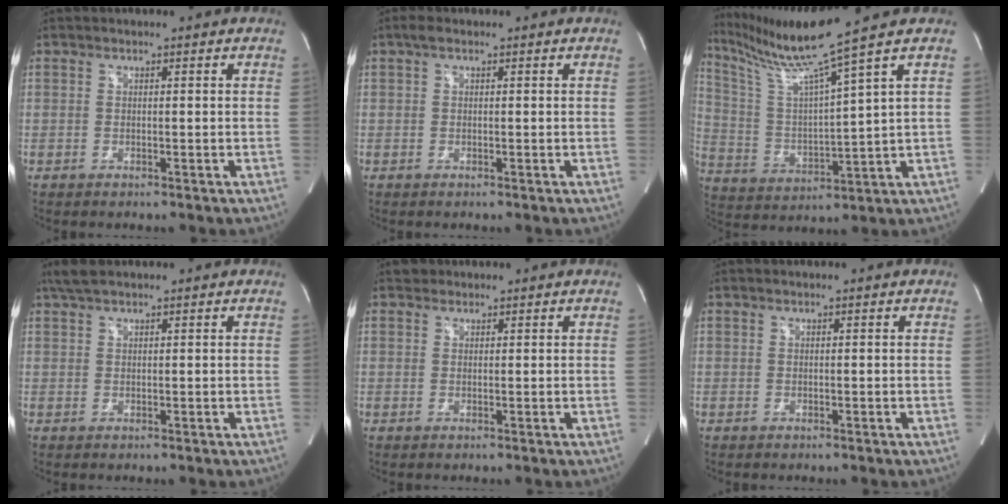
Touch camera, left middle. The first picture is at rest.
{"total": 1.0, "force": [0.5, 0.4, 0.7], "torque": [-0.015, 0.012, 0.007]}
{"total": 12.8, "force": [10.0, -4.1, 6.7], "torque": [-0.131, -0.029, 0.194]}
{"total": 2.7, "force": [2.2, 0.5, 1.5], "torque": [-0.037, 0.019, 0.046]}
{"total": 1.0, "force": [0.8, 0.6, -0.1], "torque": [0.004, 0.006, 0.010]}
{"total": 0.0}